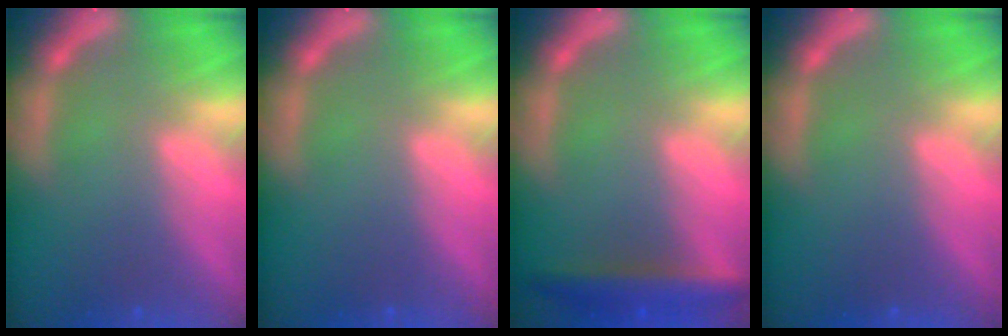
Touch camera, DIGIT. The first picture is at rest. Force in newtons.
{"total": 0.0}
{"total": 4.0}
{"total": 0.0}